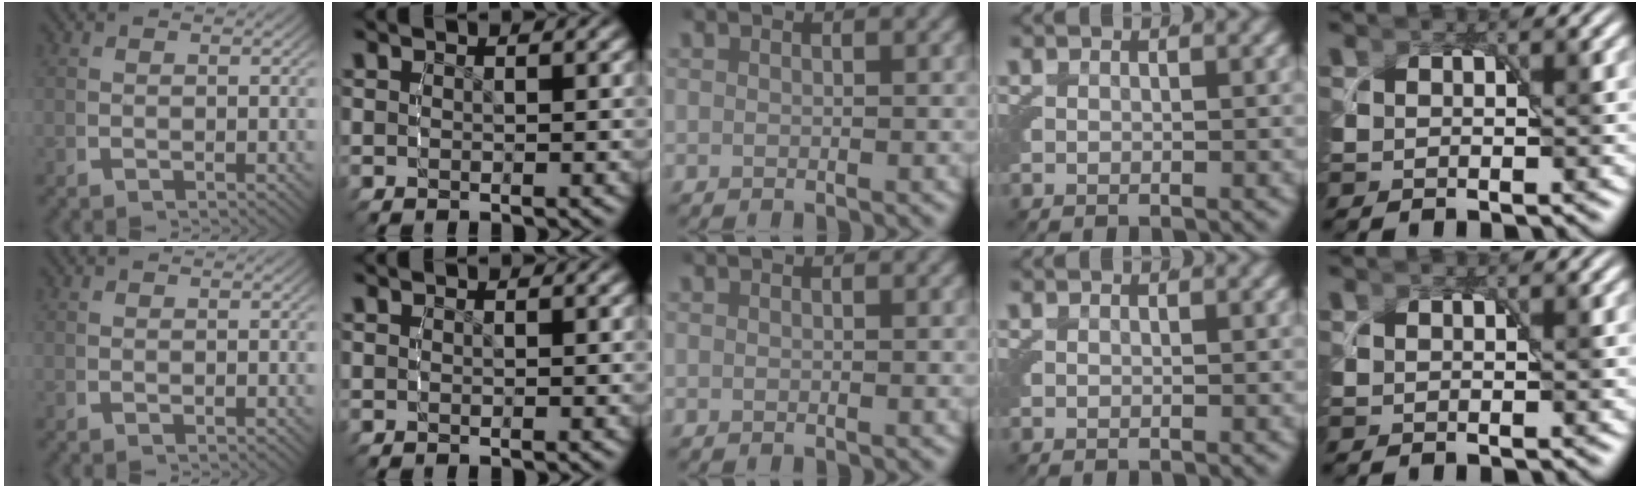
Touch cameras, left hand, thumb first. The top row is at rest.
{}